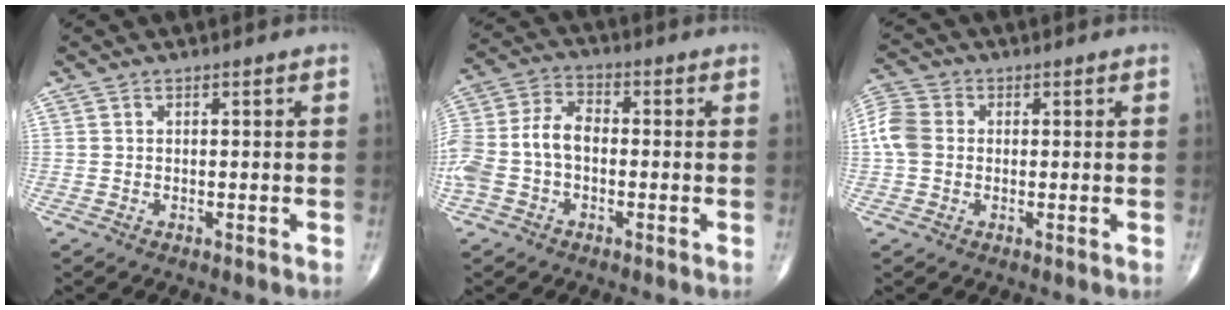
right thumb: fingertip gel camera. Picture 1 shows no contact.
{"total": 11.7, "force": [-1.9, 7.6, 8.7], "torque": [-0.190, 0.034, -0.043]}
{"total": 6.5, "force": [0.1, 5.3, 3.9], "torque": [-0.086, 0.017, -0.007]}